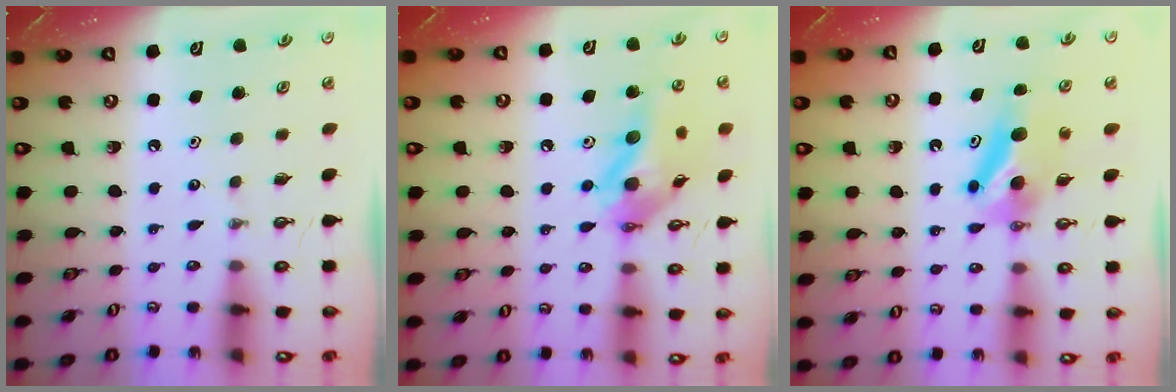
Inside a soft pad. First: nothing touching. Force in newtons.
{"total": 14.8, "press": 14.7, "slide": 2.0}
{"total": 7.3, "press": 6.8, "slide": 2.5}